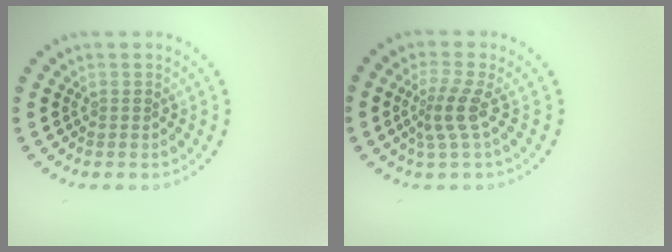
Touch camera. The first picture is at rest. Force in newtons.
{"total": 2.6, "press": 1.9, "slide": 1.9}